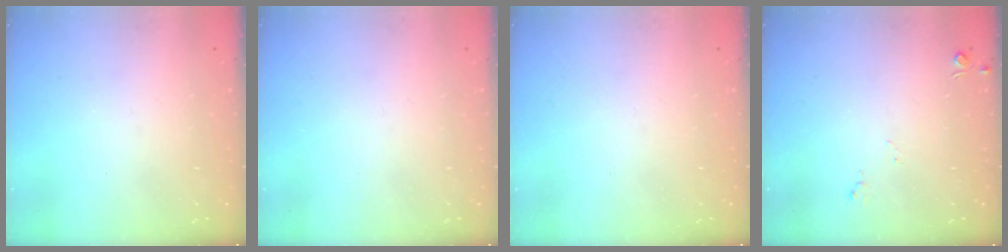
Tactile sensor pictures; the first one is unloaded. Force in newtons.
{"total": 0.0}
{"total": 0.0}
{"total": 4.9, "press": 4.8, "slide": 0.7}